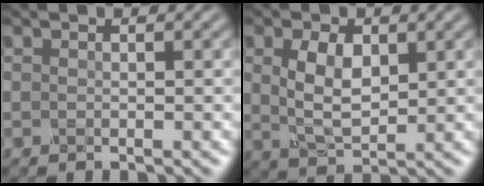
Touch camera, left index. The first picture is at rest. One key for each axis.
{"total": 3.7, "fx": 0.6, "fy": 2.1, "fz": 3.0, "tx": -0.074, "ty": -0.002, "tz": 0.024}